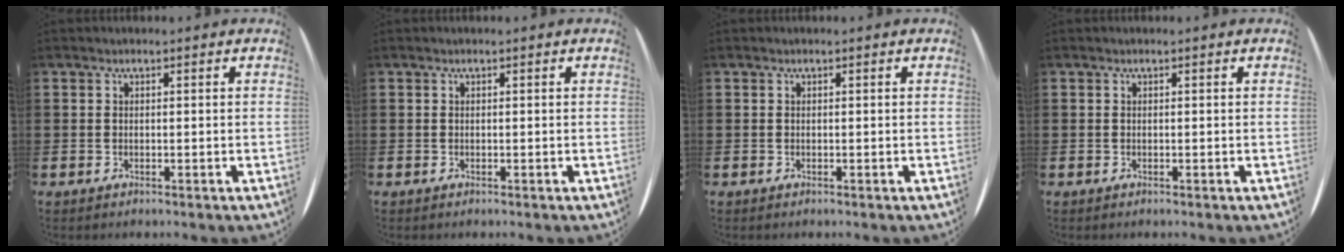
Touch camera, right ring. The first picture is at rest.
{"total": 0.0}
{"total": 0.0}
{"total": 0.0}